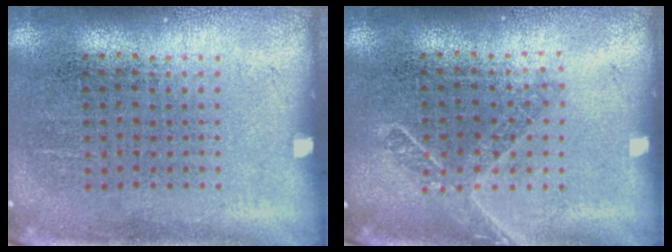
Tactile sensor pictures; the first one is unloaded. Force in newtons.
{"total": 1.5, "press": 1.2, "slide": 0.9}